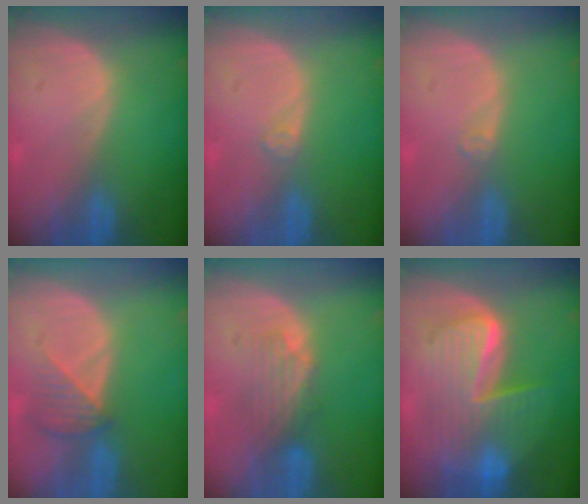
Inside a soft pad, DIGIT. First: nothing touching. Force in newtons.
{"total": 1.1, "press": 1.0, "slide": 0.2}
{"total": 1.1, "press": 0.8, "slide": 0.7}
{"total": 3.6, "press": 3.4, "slide": 1.1}
{"total": 4.5, "press": 3.9, "slide": 2.2}
{"total": 10.1, "press": 10.1, "slide": 1.0}